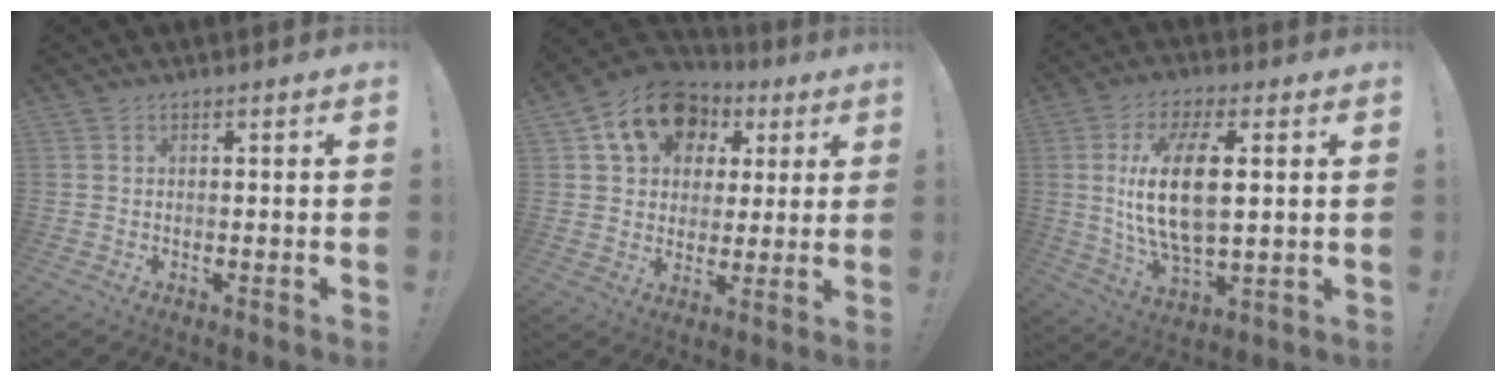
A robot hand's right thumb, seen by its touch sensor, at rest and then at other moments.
{"total": 15.6, "force": [7.2, 11.7, 7.3], "torque": [-0.115, -0.027, 0.135]}
{"total": 16.5, "force": [2.3, 7.3, 14.7], "torque": [-0.285, -0.010, 0.032]}